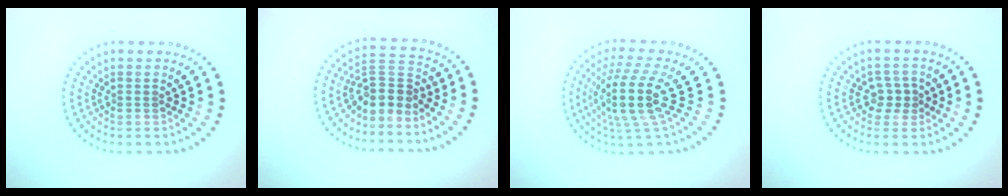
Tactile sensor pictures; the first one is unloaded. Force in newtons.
{"total": 3.4, "press": 2.6, "slide": 2.2}
{"total": 4.9, "press": 3.7, "slide": 3.2}
{"total": 1.9, "press": 1.7, "slide": 0.7}